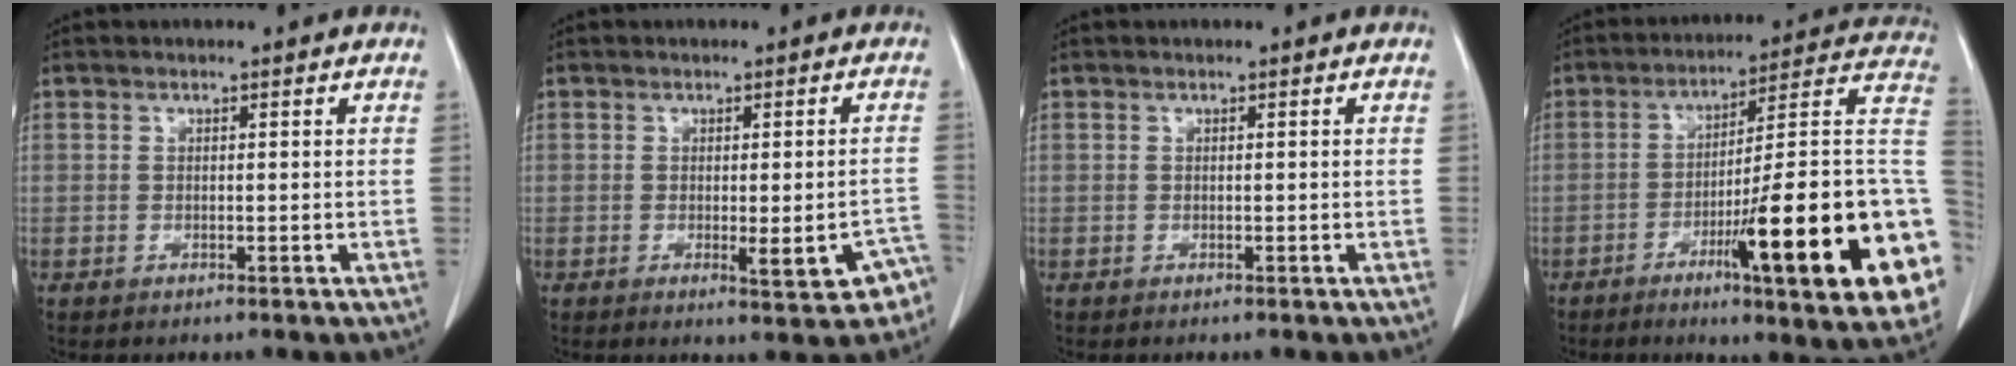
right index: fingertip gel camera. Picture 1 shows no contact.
{"total": 6.1, "force": [-2.8, 1.5, 5.2], "torque": [-0.047, 0.003, -0.030]}
{"total": 0.0}
{"total": 25.9, "force": [-7.6, 1.6, 24.7], "torque": [-0.250, -0.006, -0.114]}